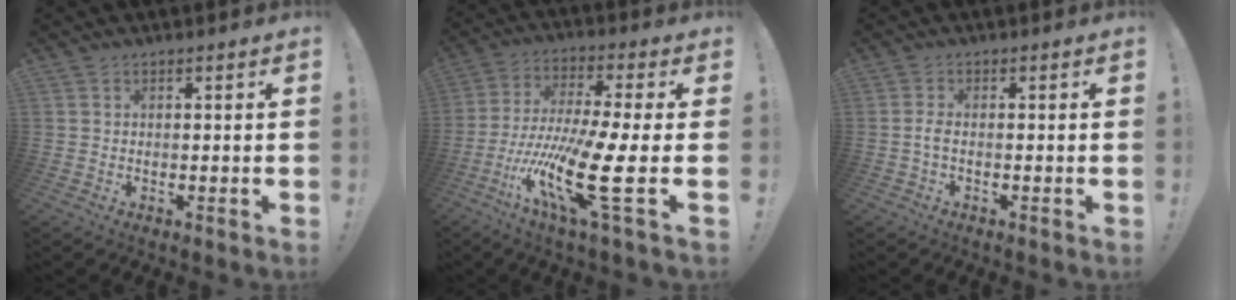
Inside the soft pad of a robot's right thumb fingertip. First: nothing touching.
{"total": 20.0, "force": [-7.0, 3.3, 18.5], "torque": [-0.364, 0.018, -0.117]}
{"total": 2.4, "force": [-0.7, 0.5, 2.2], "torque": [-0.049, 0.003, -0.016]}